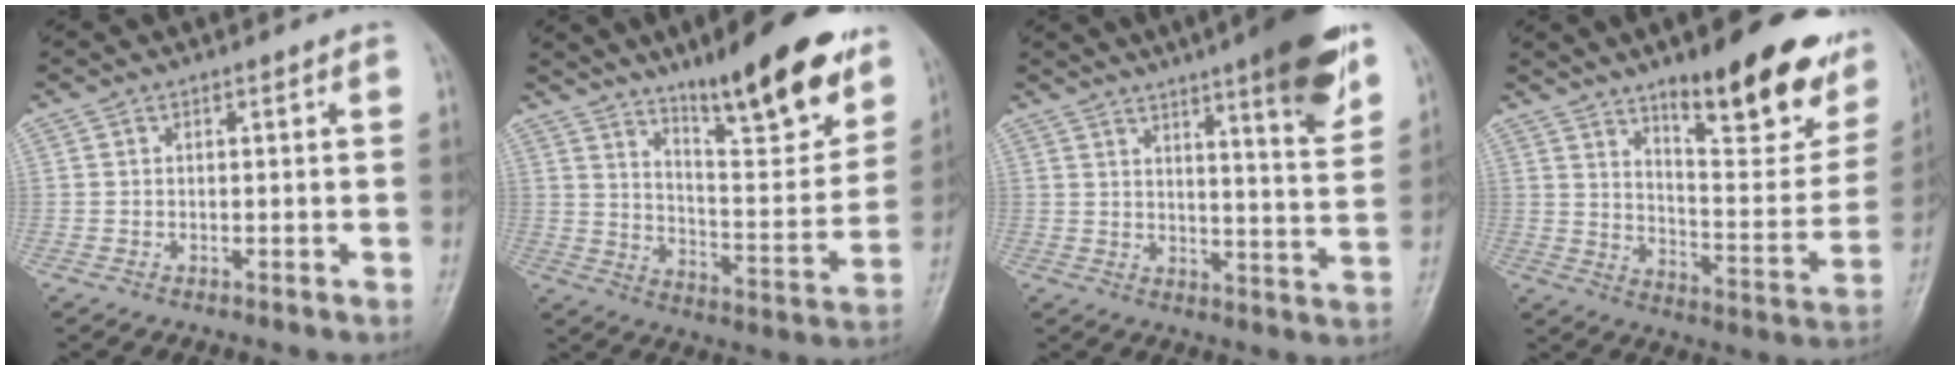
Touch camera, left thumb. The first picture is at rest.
{"total": 19.4, "force": [13.1, 4.1, 13.8], "torque": [-0.167, -0.071, 0.208]}
{"total": 15.2, "force": [9.3, 2.1, 11.9], "torque": [-0.148, -0.047, 0.128]}
{"total": 24.3, "force": [14.4, 7.7, 18.0], "torque": [-0.198, -0.064, 0.213]}